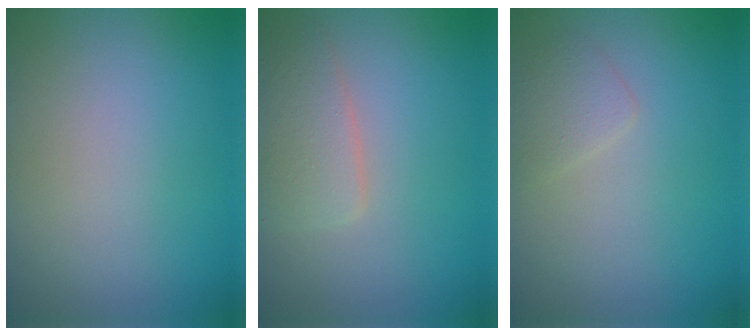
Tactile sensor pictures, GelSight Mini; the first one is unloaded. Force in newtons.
{"total": 2.8, "press": 2.8, "slide": 0.1}
{"total": 1.5, "press": 1.5, "slide": 0.1}